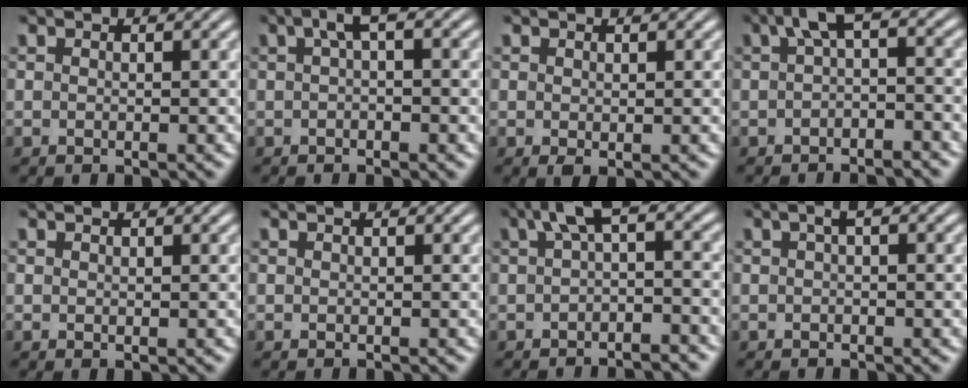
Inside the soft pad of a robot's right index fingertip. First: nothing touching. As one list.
[{"total": 2.6, "force": [0.9, 0.3, 2.4], "torque": [-0.040, 0.009, 0.014]}, {"total": 0.6, "force": [-0.1, -0.1, 0.6], "torque": [-0.007, -0.008, 0.004]}, {"total": 3.5, "force": [0.0, 1.1, 3.4], "torque": [-0.055, 0.005, -0.003]}, {"total": 0.0}, {"total": 0.0}, {"total": 3.7, "force": [0.1, 1.0, 3.6], "torque": [-0.059, 0.008, -0.002]}, {"total": 1.2, "force": [0.3, 0.1, 1.1], "torque": [-0.018, 0.003, 0.006]}]